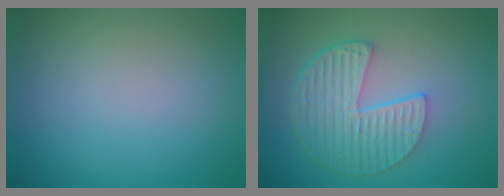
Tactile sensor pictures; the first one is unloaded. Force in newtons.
{"total": 5.6, "press": 4.1, "slide": 3.8}